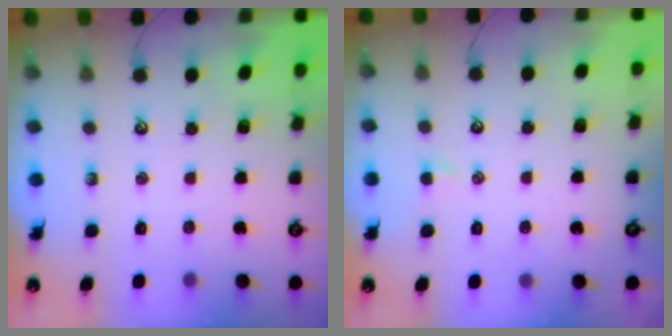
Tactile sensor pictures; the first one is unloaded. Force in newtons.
{"total": 1.1, "press": 1.1, "slide": 0.4}